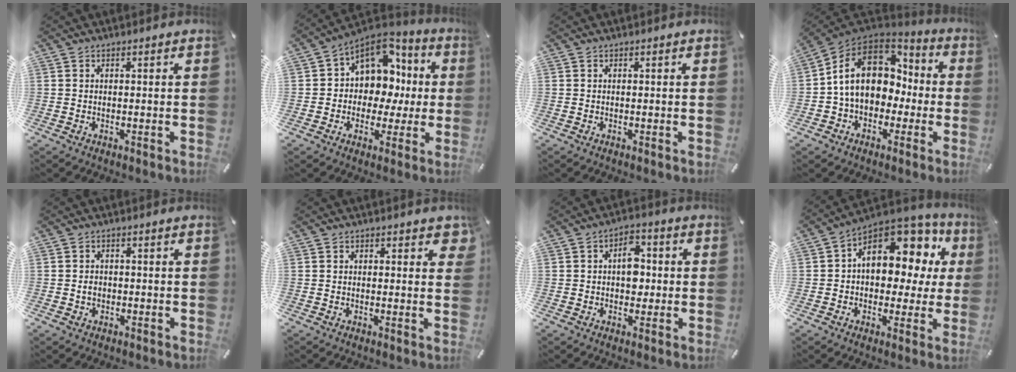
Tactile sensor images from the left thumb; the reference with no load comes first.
{"total": 12.5, "force": [3.6, 10.3, 6.2], "torque": [-0.091, -0.029, 0.072]}
{"total": 0.0}
{"total": 15.6, "force": [1.5, 12.3, 9.5], "torque": [-0.179, 0.011, 0.031]}
{"total": 2.2, "force": [-0.5, 1.7, 1.2], "torque": [-0.024, 0.005, -0.011]}
{"total": 1.9, "force": [0.9, 1.1, 1.3], "torque": [-0.003, -0.004, 0.010]}
{"total": 6.8, "force": [0.1, 4.8, 4.8], "torque": [-0.052, 0.000, -0.006]}
{"total": 12.4, "force": [4.6, 8.6, 7.7], "torque": [-0.103, -0.042, 0.080]}